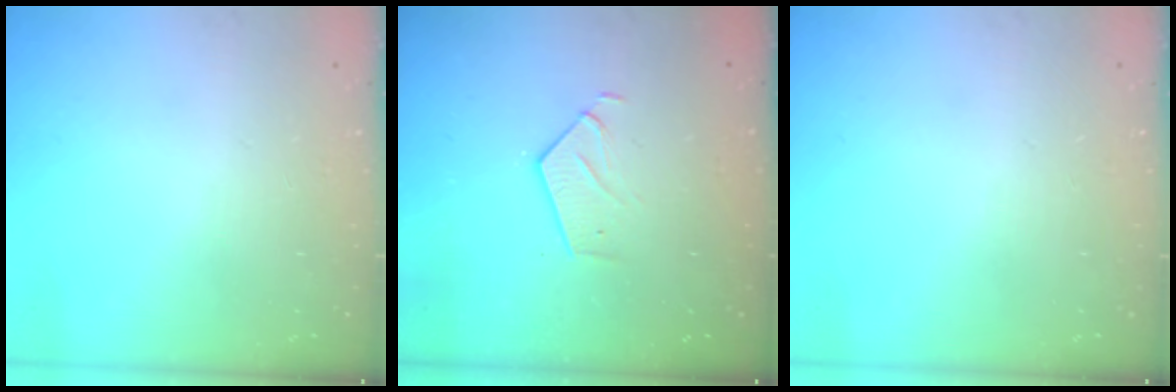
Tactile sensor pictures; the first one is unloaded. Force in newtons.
{"total": 3.1, "press": 3.1, "slide": 0.2}
{"total": 0.0}